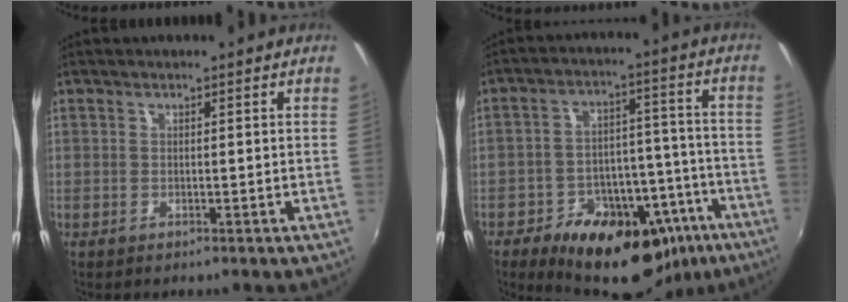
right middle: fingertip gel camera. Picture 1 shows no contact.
{"total": 22.8, "force": [-14.2, 12.9, 12.3], "torque": [-0.208, 0.023, -0.181]}